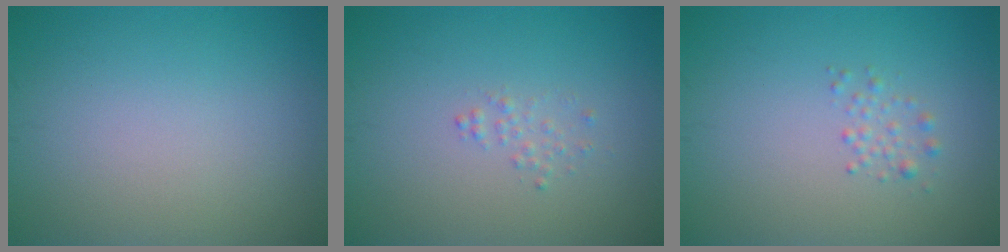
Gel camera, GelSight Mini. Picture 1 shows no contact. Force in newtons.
{"total": 0.9, "press": 0.9, "slide": 0.0}
{"total": 1.5, "press": 1.5, "slide": 0.0}